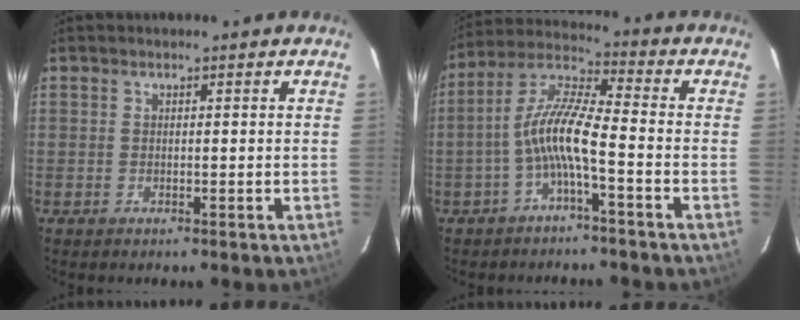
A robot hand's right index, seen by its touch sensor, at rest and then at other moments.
{"total": 8.8, "force": [-3.1, 1.2, 8.1], "torque": [-0.185, 0.017, -0.062]}